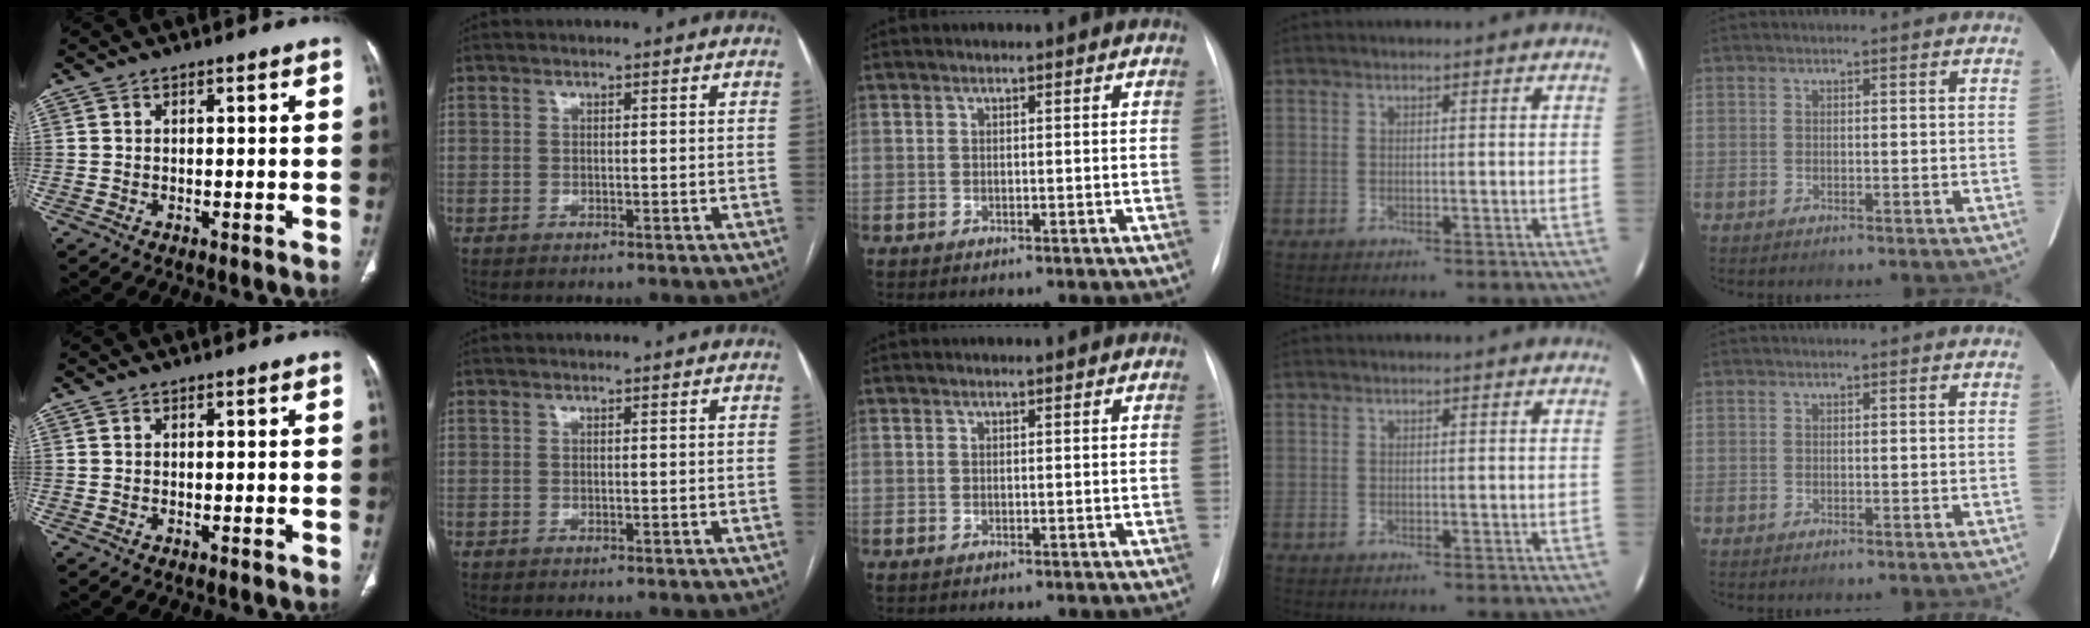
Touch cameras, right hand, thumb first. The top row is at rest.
{}